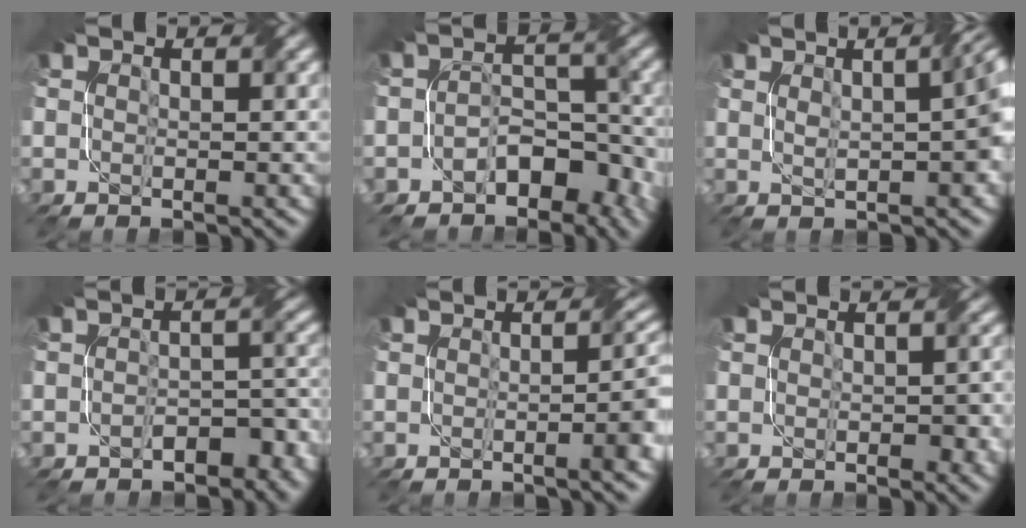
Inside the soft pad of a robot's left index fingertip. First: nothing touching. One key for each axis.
{"total": 5.0, "fx": -2.8, "fy": 2.9, "fz": 3.0, "tx": -0.032, "ty": 0.003, "tz": -0.046}
{"total": 5.7, "fx": 1.0, "fy": 1.9, "fz": 5.3, "tx": -0.049, "ty": 0.017, "tz": 0.011}
{"total": 4.0, "fx": -2.3, "fy": 2.1, "fz": 2.5, "tx": -0.031, "ty": 0.003, "tz": -0.033}
{"total": 4.6, "fx": -0.7, "fy": 1.3, "fz": 4.3, "tx": -0.039, "ty": 0.006, "tz": -0.010}
{"total": 2.1, "fx": -0.2, "fy": 1.0, "fz": 1.9, "tx": -0.026, "ty": -0.002, "tz": 0.002}